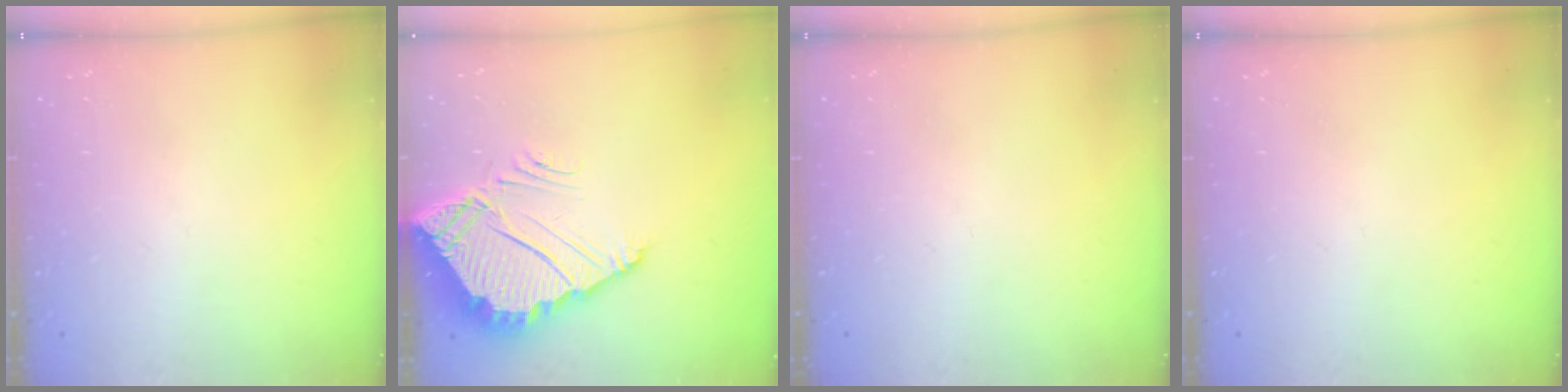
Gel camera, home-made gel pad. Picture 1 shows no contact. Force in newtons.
{"total": 8.3, "press": 8.3, "slide": 0.6}
{"total": 0.0}
{"total": 0.0}